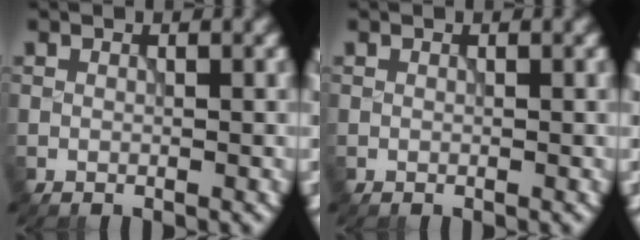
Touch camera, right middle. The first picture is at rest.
{"total": 0.0}